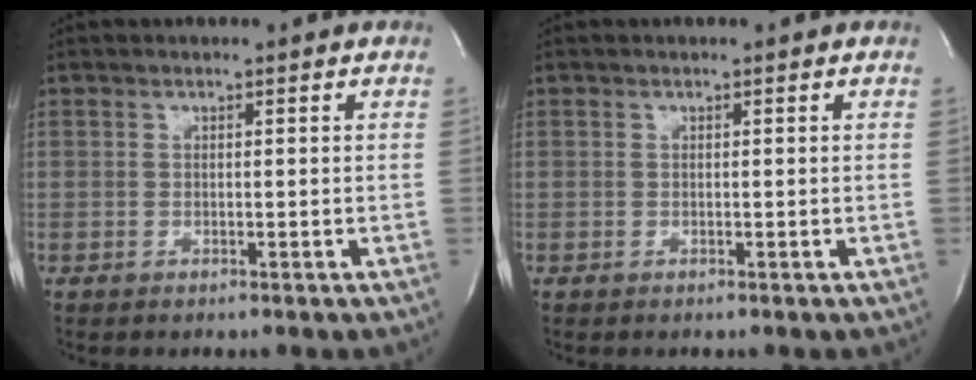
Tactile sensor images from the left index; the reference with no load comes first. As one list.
[{"total": 0.0}]